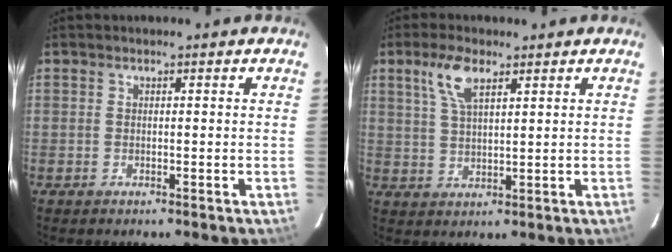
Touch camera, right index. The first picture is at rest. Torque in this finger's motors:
{"motor_torque": [0.14, 0.14, 0.14, 0.06]}